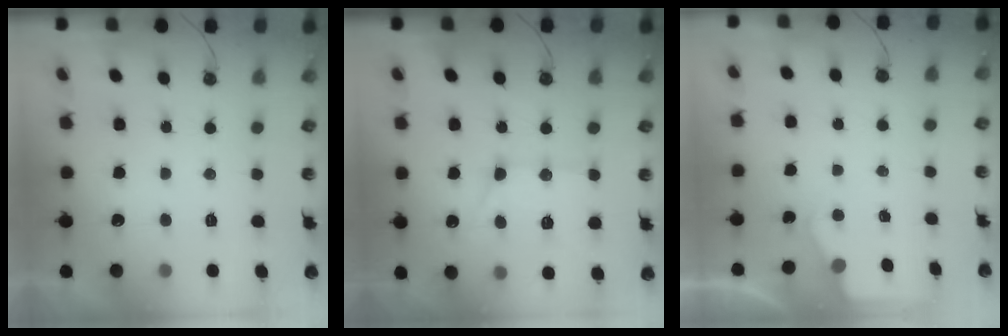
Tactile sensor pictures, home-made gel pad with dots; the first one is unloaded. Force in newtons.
{"total": 13.6, "press": 13.5, "slide": 1.3}
{"total": 2.3, "press": 2.3, "slide": 0.4}